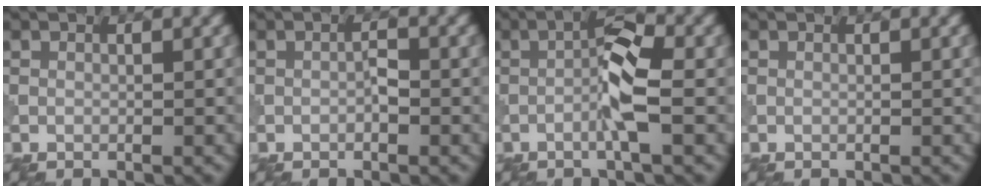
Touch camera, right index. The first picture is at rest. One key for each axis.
{"total": 1.1, "fx": -0.4, "fy": 0.4, "fz": 0.9, "tx": -0.016, "ty": 0.003, "tz": -0.007}
{"total": 3.9, "fx": -1.1, "fy": 0.3, "fz": 3.7, "tx": -0.070, "ty": 0.011, "tz": -0.027}
{"total": 0.0}